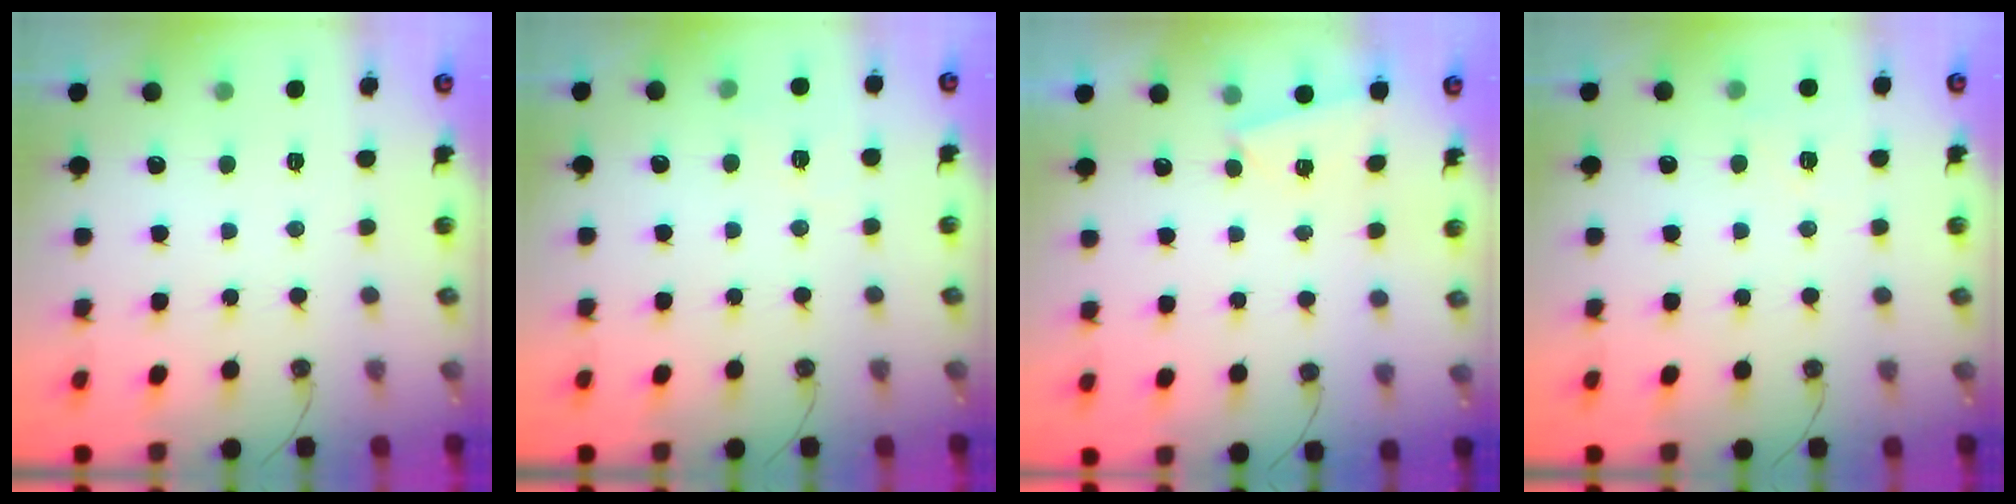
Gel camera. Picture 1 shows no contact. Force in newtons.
{"total": 4.0, "press": 3.7, "slide": 1.6}
{"total": 2.5, "press": 1.5, "slide": 2.0}
{"total": 8.7, "press": 2.9, "slide": 8.2}